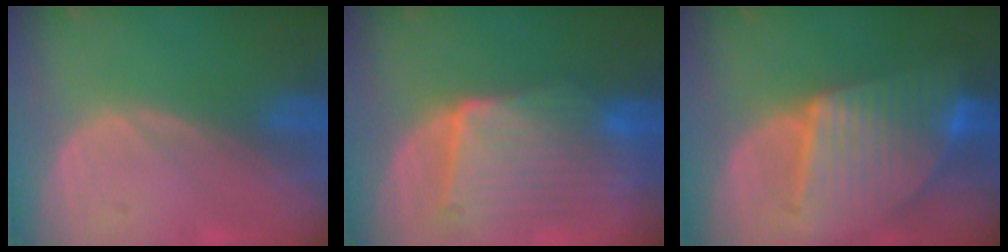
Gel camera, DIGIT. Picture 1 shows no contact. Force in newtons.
{"total": 9.3, "press": 8.6, "slide": 3.4}
{"total": 9.7, "press": 9.7, "slide": 0.9}